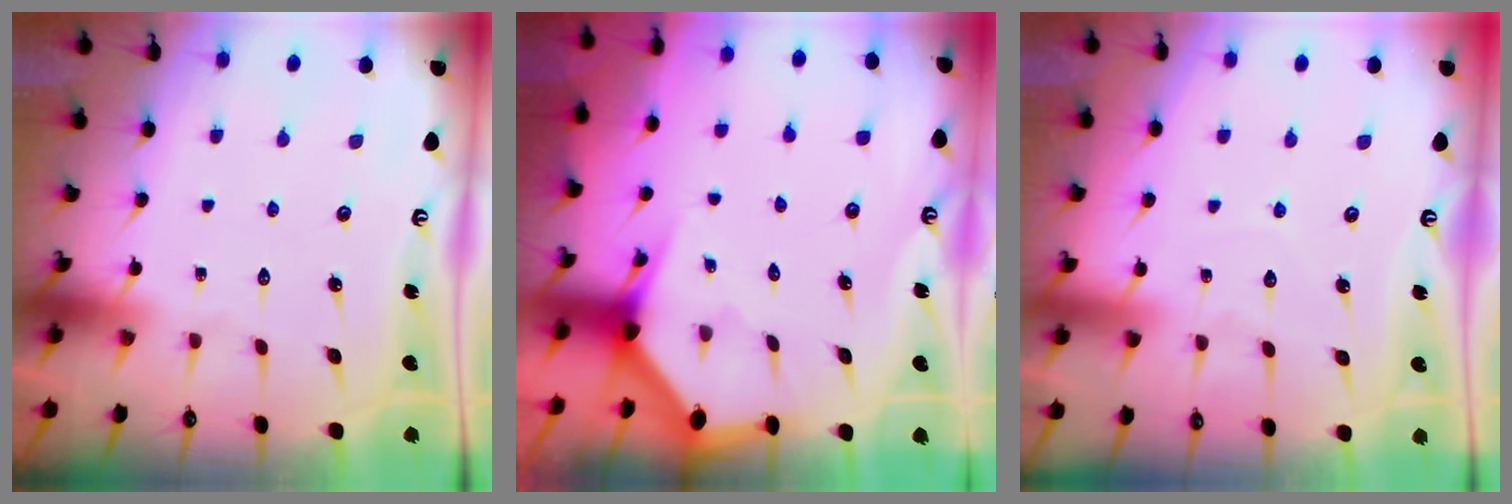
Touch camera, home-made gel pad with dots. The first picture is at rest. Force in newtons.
{"total": 2.7, "press": 2.7, "slide": 0.1}
{"total": 3.7, "press": 3.7, "slide": 0.4}